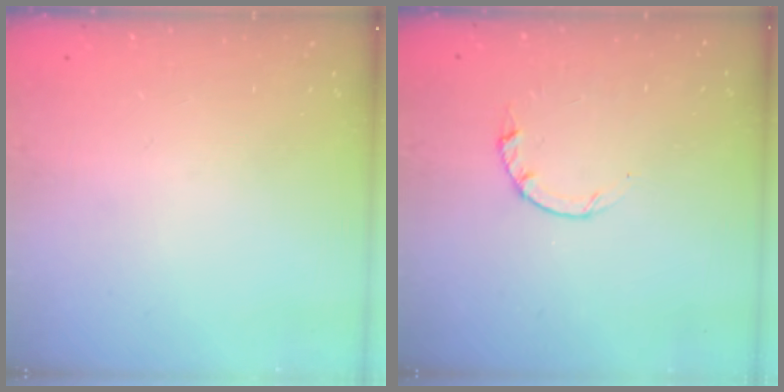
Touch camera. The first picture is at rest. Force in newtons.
{"total": 2.2, "press": 2.1, "slide": 0.4}